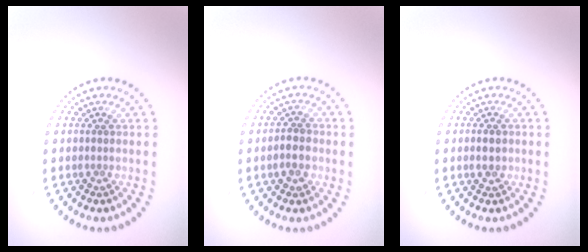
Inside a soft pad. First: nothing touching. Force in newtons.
{"total": 1.9, "press": 1.8, "slide": 0.2}
{"total": 2.1, "press": 2.1, "slide": 0.2}